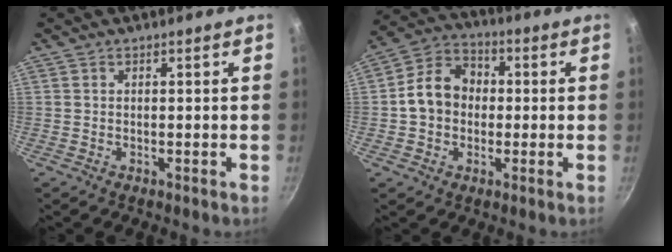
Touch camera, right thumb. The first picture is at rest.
{"total": 10.5, "force": [-0.2, 8.6, 6.1], "torque": [-0.075, 0.026, -0.021]}